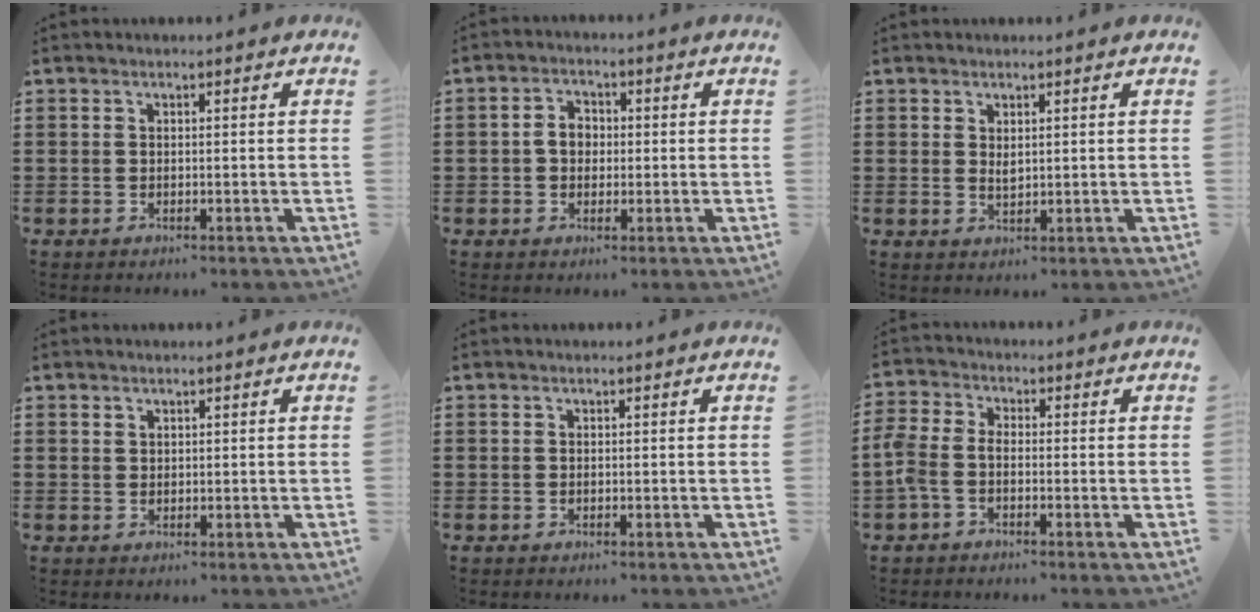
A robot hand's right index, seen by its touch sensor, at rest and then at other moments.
{"total": 3.4, "force": [-0.1, 2.6, 2.2], "torque": [-0.048, 0.011, -0.005]}
{"total": 1.5, "force": [0.8, 0.6, 1.1], "torque": [-0.022, 0.003, 0.013]}
{"total": 0.9, "force": [0.6, 0.6, 0.1], "torque": [-0.004, 0.002, 0.012]}
{"total": 0.0}
{"total": 2.9, "force": [-1.7, 1.6, 1.8], "torque": [-0.056, -0.002, -0.040]}